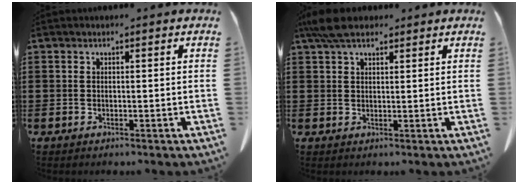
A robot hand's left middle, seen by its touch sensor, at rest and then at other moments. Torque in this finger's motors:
{"motor_torque": [0.82, 0.41, 0.28, 0.06]}